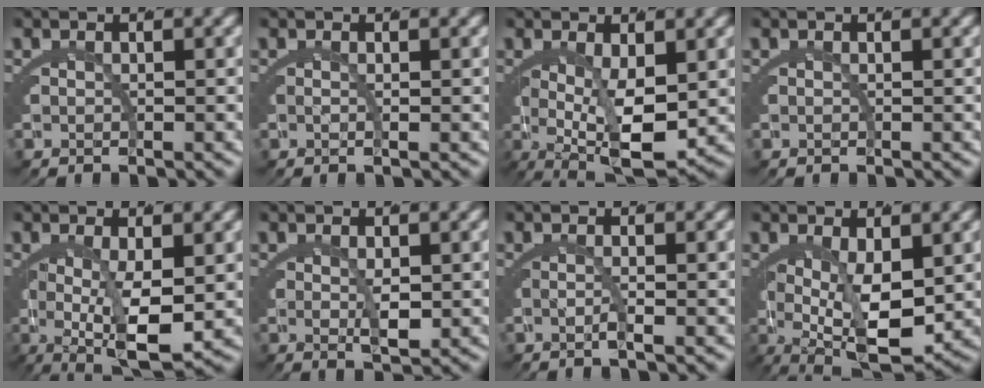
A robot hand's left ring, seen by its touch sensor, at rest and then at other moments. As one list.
[{"total": 1.0, "force": [0.1, 0.3, 0.9], "torque": [-0.022, -0.001, 0.001]}, {"total": 7.6, "force": [-2.0, 3.0, 6.7], "torque": [-0.112, -0.036, -0.009]}, {"total": 0.0}, {"total": 7.0, "force": [-1.5, 2.1, 6.5], "torque": [-0.104, -0.031, -0.004]}, {"total": 2.2, "force": [0.1, 0.2, 2.2], "torque": [-0.036, -0.019, 0.013]}, {"total": 1.9, "force": [0.0, 0.8, 1.7], "torque": [-0.032, 0.001, -0.005]}, {"total": 8.4, "force": [-2.2, 3.7, 7.3], "torque": [-0.126, -0.043, -0.009]}]